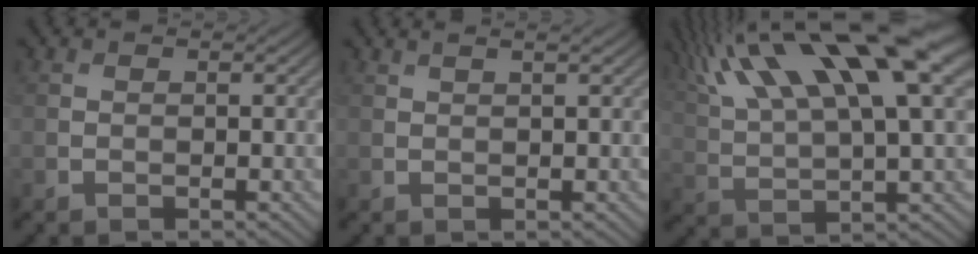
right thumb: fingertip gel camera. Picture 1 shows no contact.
{"total": 1.4, "force": [1.1, 0.0, 0.8], "torque": [-0.015, 0.004, 0.021]}
{"total": 19.2, "force": [10.4, 5.5, 15.2], "torque": [-0.307, 0.046, 0.187]}